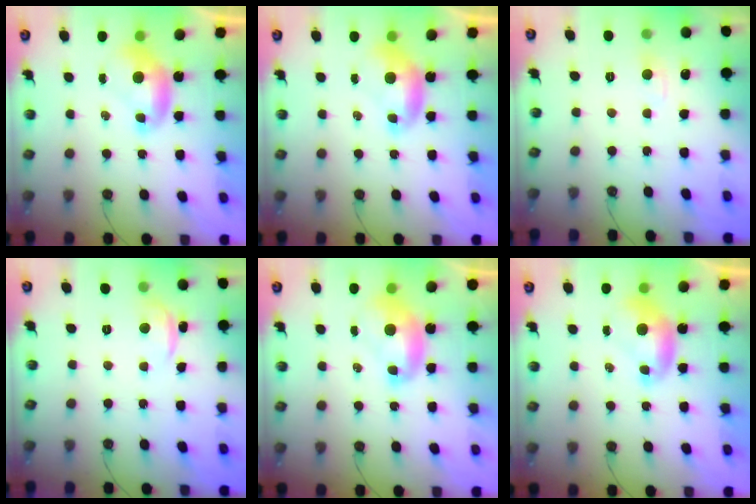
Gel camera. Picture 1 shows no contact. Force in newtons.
{"total": 0.0}
{"total": 1.6, "press": 1.4, "slide": 0.7}
{"total": 1.5, "press": 1.3, "slide": 0.7}
{"total": 2.2, "press": 2.1, "slide": 0.3}
{"total": 0.0}